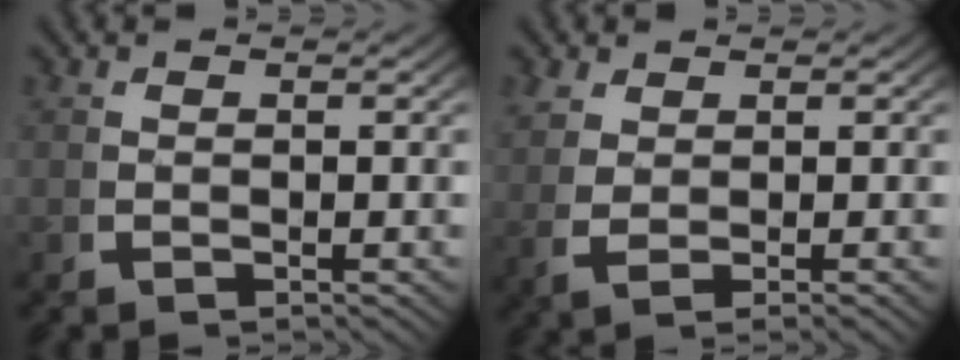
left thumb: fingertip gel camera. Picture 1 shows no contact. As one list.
[{"total": 2.0, "force": [0.9, 0.2, 1.7], "torque": [-0.041, -0.003, 0.028]}]